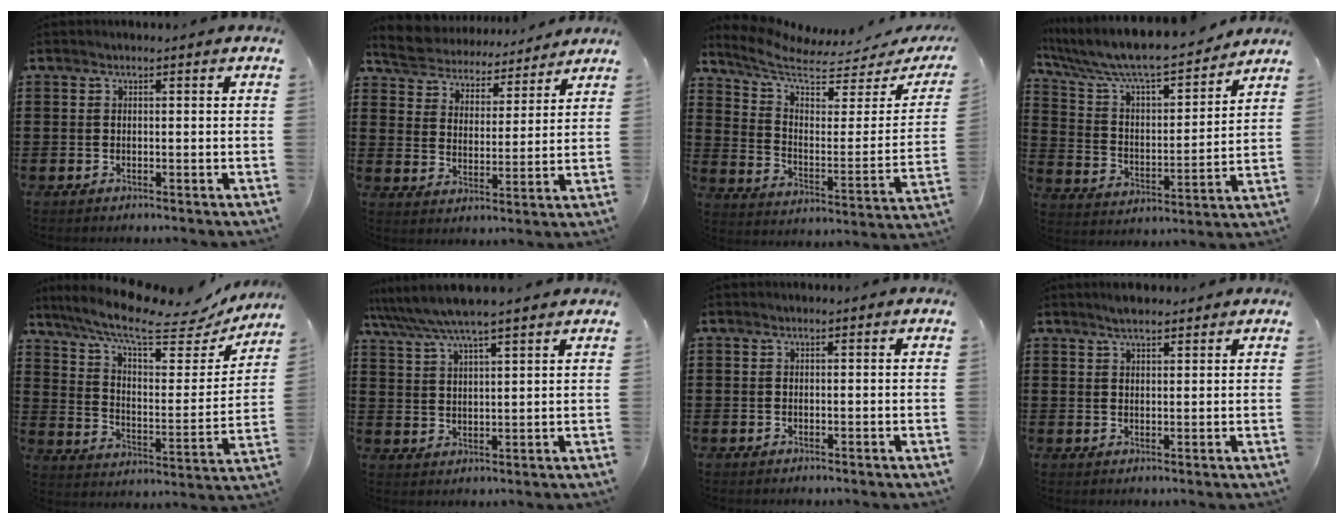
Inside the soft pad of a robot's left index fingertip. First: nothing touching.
{"total": 5.5, "force": [5.5, 0.1, -0.3], "torque": [-0.025, -0.042, 0.093]}
{"total": 6.7, "force": [5.8, 1.2, 3.2], "torque": [-0.092, -0.045, 0.099]}
{"total": 8.1, "force": [7.5, 0.7, 3.1], "torque": [-0.094, -0.057, 0.123]}
{"total": 11.6, "force": [9.3, 1.8, 6.7], "torque": [-0.147, -0.055, 0.153]}
{"total": 6.1, "force": [5.3, 0.5, 2.9], "torque": [-0.072, -0.018, 0.093]}
{"total": 0.0}
{"total": 3.0, "force": [2.6, 0.8, 1.3], "torque": [-0.031, 0.004, 0.048]}